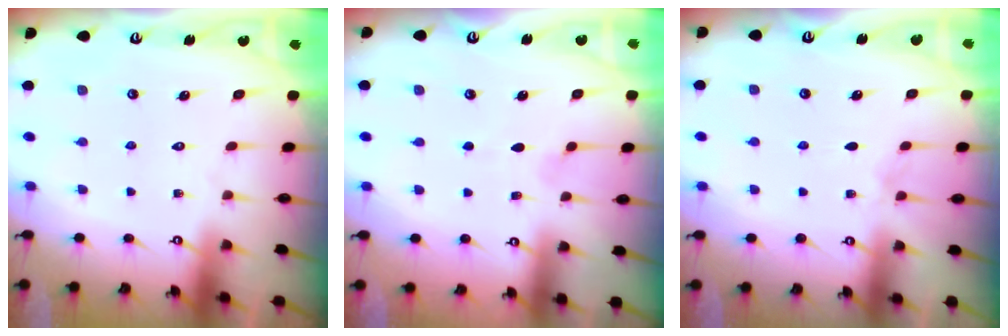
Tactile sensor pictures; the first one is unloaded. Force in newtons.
{"total": 3.0, "press": 2.5, "slide": 1.6}
{"total": 4.8, "press": 3.9, "slide": 2.7}